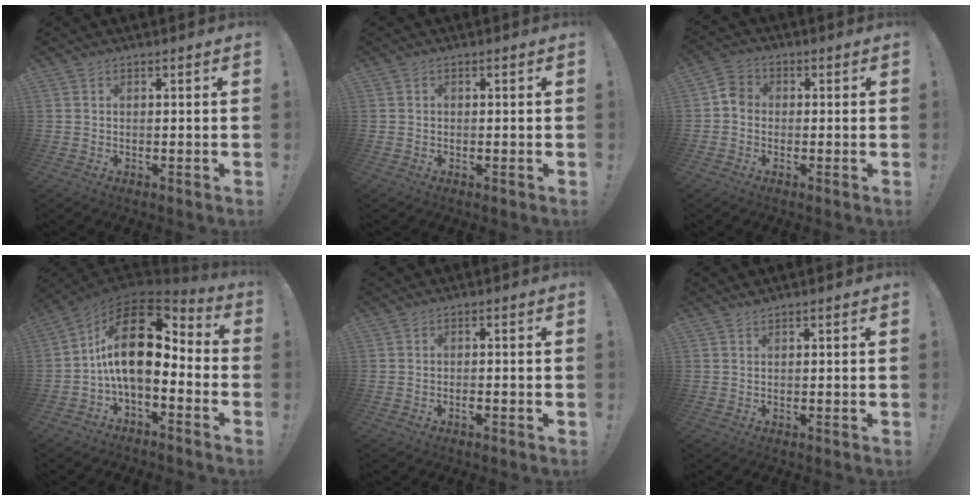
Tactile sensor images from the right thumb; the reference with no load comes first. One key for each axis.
{"total": 0.5, "fx": -0.2, "fy": 0.5, "fz": 0.0, "tx": 0.000, "ty": 0.003, "tz": -0.004}
{"total": 4.7, "fx": -1.1, "fy": 3.9, "fz": 2.4, "tx": -0.047, "ty": 0.020, "tz": -0.018}
{"total": 18.7, "fx": 3.4, "fy": 9.2, "fz": 15.9, "tx": -0.298, "ty": -0.010, "tz": 0.062}
{"total": 0.9, "fx": -0.5, "fy": 0.2, "fz": 0.7, "tx": -0.011, "ty": -0.004, "tz": -0.009}
{"total": 1.0, "fx": 1.0, "fy": 0.0, "fz": 0.0, "tx": 0.008, "ty": -0.001, "tz": 0.017}